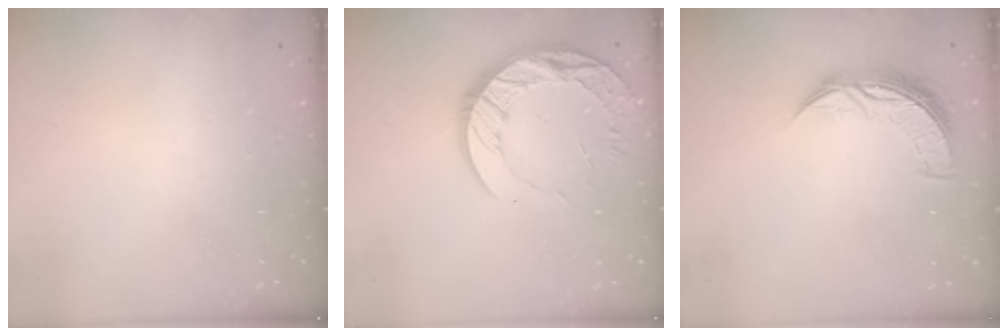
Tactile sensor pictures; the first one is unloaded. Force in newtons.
{"total": 14.7, "press": 14.6, "slide": 1.3}
{"total": 8.2, "press": 8.2, "slide": 0.7}